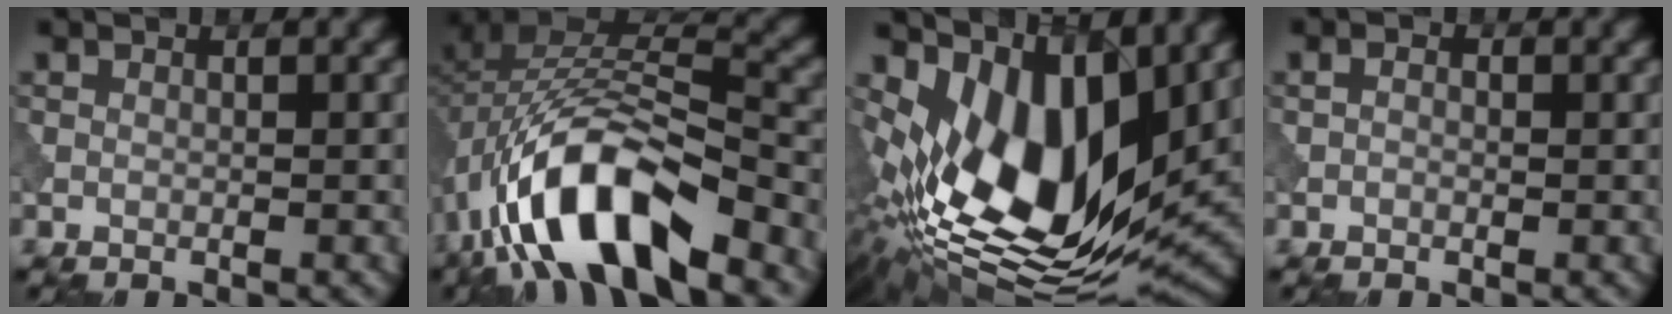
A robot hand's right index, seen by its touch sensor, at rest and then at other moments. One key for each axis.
{"total": 12.8, "fx": -6.6, "fy": 5.2, "fz": 9.6, "tx": -0.177, "ty": 0.008, "tz": -0.125}
{"total": 14.3, "fx": 3.1, "fy": 7.5, "fz": 11.7, "tx": -0.210, "ty": -0.008, "tz": 0.051}
{"total": 1.2, "fx": 0.2, "fy": 0.8, "fz": 0.9, "tx": -0.012, "ty": -0.003, "tz": -0.003}